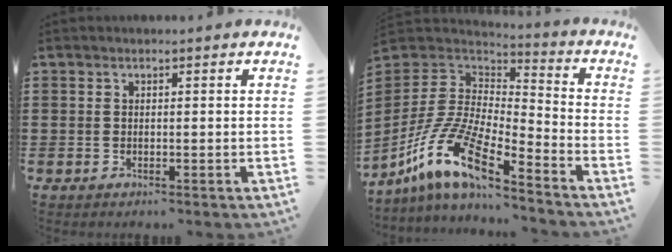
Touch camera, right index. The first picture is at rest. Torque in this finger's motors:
{"motor_torque": [1.38, -0.76, 1.05, 0.21]}